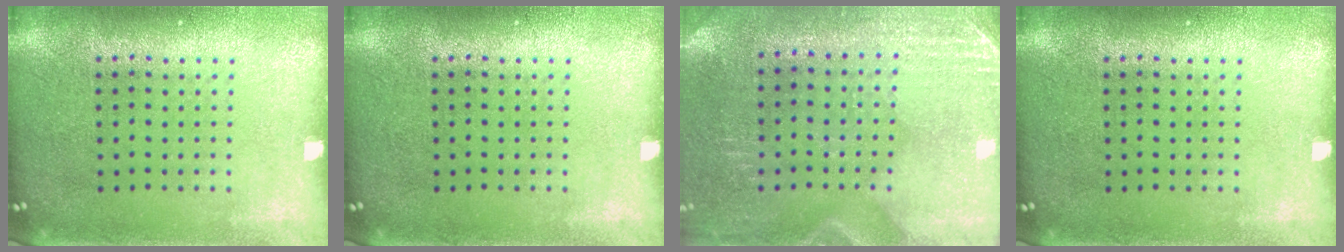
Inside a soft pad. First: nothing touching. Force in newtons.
{"total": 0.0}
{"total": 2.9, "press": 2.5, "slide": 1.3}
{"total": 0.0}